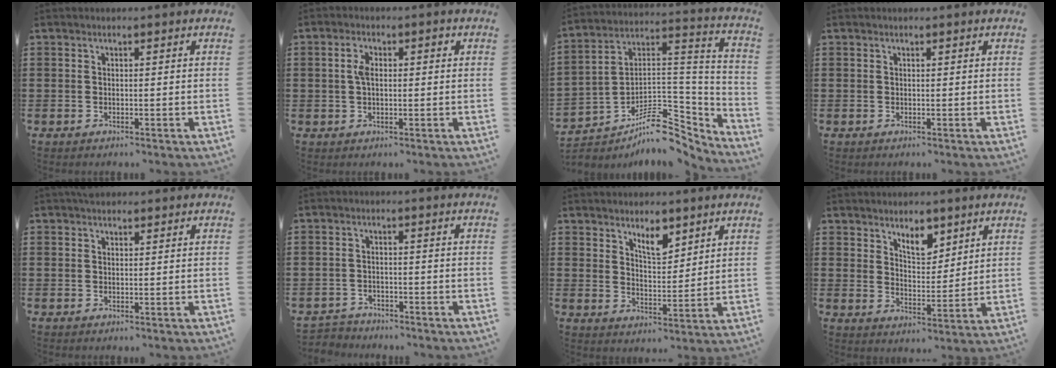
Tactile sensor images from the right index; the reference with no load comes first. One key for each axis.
{"total": 3.2, "fx": 0.4, "fy": 1.7, "fz": 2.7, "tx": -0.055, "ty": 0.009, "tz": 0.004}
{"total": 10.2, "fx": -6.8, "fy": 5.2, "fz": 5.7, "tx": -0.091, "ty": 0.017, "tz": -0.125}
{"total": 0.0}
{"total": 1.0, "fx": 0.8, "fy": 0.6, "fz": 0.1, "tx": -0.006, "ty": 0.002, "tz": 0.017}
{"total": 2.4, "fx": -2.3, "fy": 0.6, "fz": -0.3, "tx": -0.002, "ty": 0.003, "tz": -0.053}
{"total": 5.0, "fx": 3.7, "fy": 1.9, "fz": 2.8, "tx": -0.048, "ty": -0.008, "tz": 0.062}
{"total": 5.6, "fx": 4.0, "fy": 2.8, "fz": 2.8, "tx": -0.050, "ty": -0.005, "tz": 0.071}